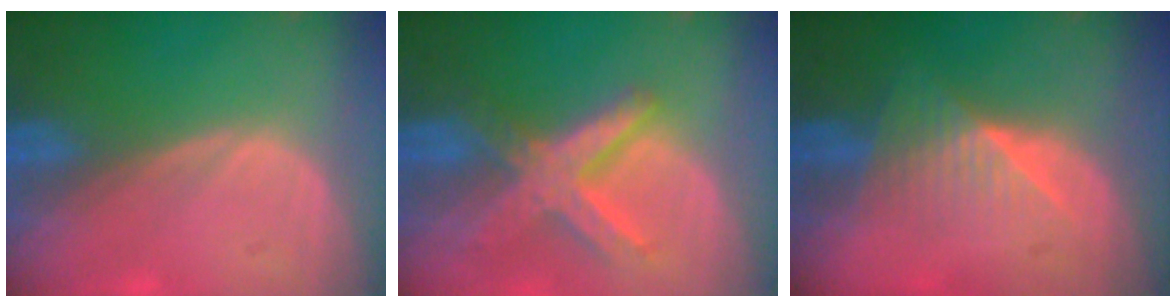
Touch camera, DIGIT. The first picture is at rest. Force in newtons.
{"total": 8.3, "press": 7.1, "slide": 4.3}
{"total": 6.3, "press": 5.5, "slide": 3.0}